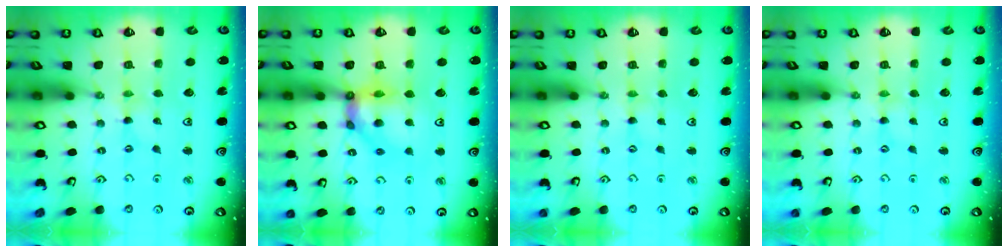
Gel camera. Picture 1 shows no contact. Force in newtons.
{"total": 12.1, "press": 12.0, "slide": 1.3}
{"total": 0.0}
{"total": 0.6, "press": 0.6, "slide": 0.2}